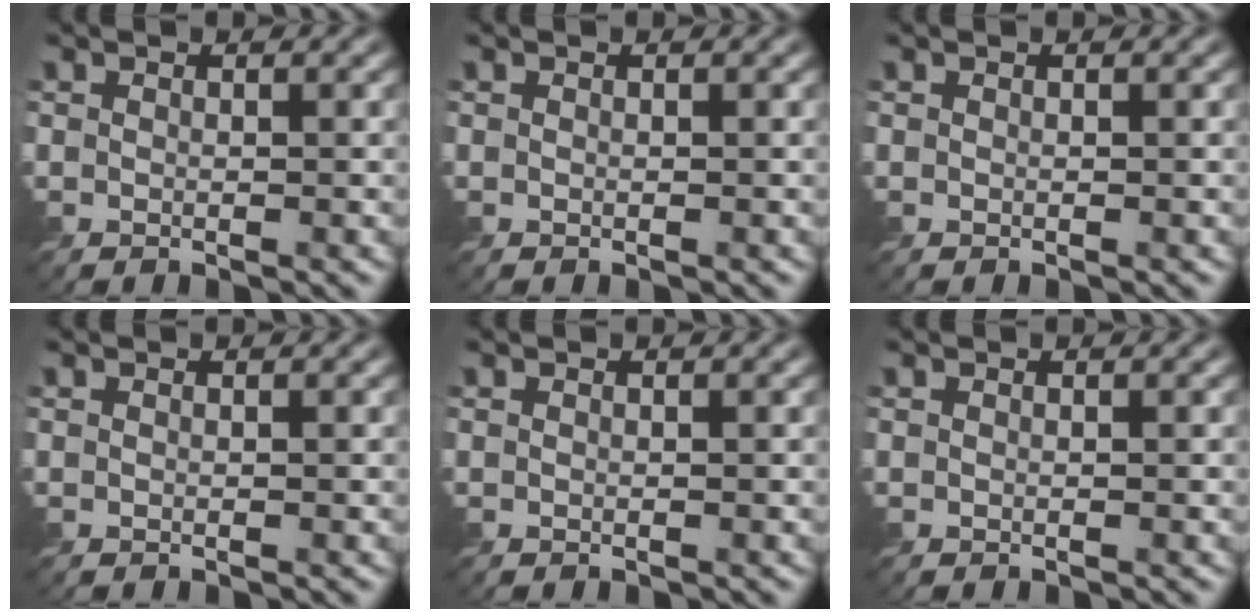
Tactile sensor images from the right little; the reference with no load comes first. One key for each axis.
{"total": 0.0}
{"total": 0.0}
{"total": 0.0}
{"total": 0.0}
{"total": 0.0}